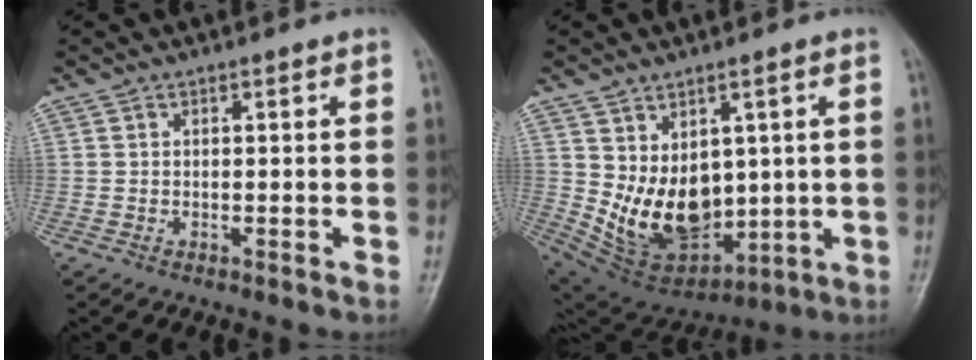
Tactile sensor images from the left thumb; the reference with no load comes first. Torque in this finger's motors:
{"motor_torque": [0.54, 0.70, 0.70, -0.81, 0.17]}